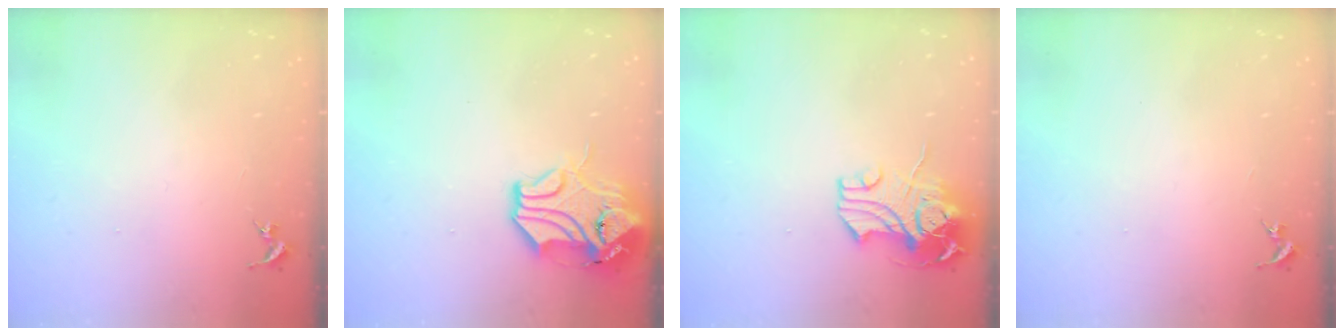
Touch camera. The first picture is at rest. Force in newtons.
{"total": 13.7, "press": 13.5, "slide": 1.8}
{"total": 12.2, "press": 12.0, "slide": 2.1}
{"total": 0.0}